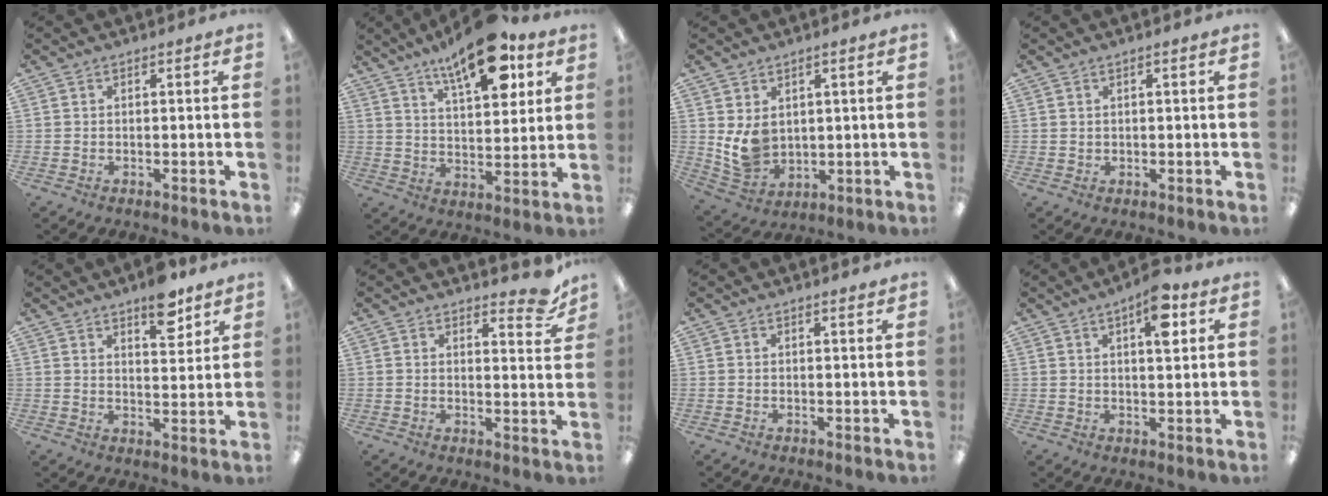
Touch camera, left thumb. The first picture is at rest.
{"total": 16.2, "force": [10.4, 6.4, 10.6], "torque": [-0.154, -0.047, 0.171]}
{"total": 7.5, "force": [2.2, 5.7, 4.2], "torque": [-0.083, -0.012, 0.043]}
{"total": 0.7, "force": [0.4, 0.4, 0.3], "torque": [-0.007, 0.004, 0.007]}
{"total": 8.3, "force": [6.0, 3.1, 4.7], "torque": [-0.051, -0.039, 0.098]}
{"total": 7.6, "force": [5.8, 2.9, 4.0], "torque": [-0.038, -0.036, 0.097]}
{"total": 0.9, "force": [0.8, 0.0, 0.4], "torque": [0.000, -0.003, 0.012]}
{"total": 8.3, "force": [4.1, 2.9, 6.6], "torque": [-0.096, -0.011, 0.064]}